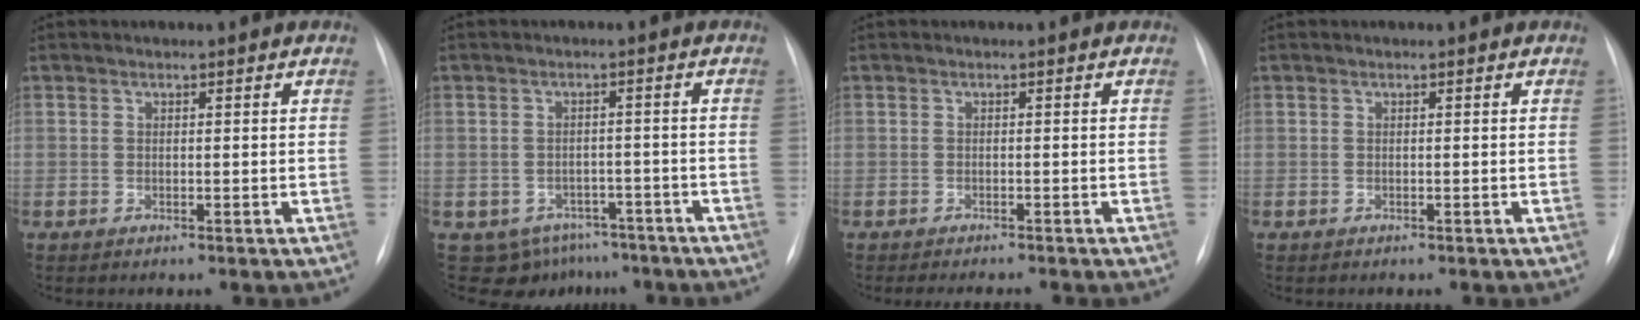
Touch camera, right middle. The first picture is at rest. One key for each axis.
{"total": 7.9, "fx": -5.5, "fy": 5.6, "fz": 1.2, "tx": -0.009, "ty": 0.012, "tz": -0.060}
{"total": 3.8, "fx": -3.4, "fy": 0.5, "fz": 1.4, "tx": -0.012, "ty": -0.004, "tz": -0.042}
{"total": 0.0}